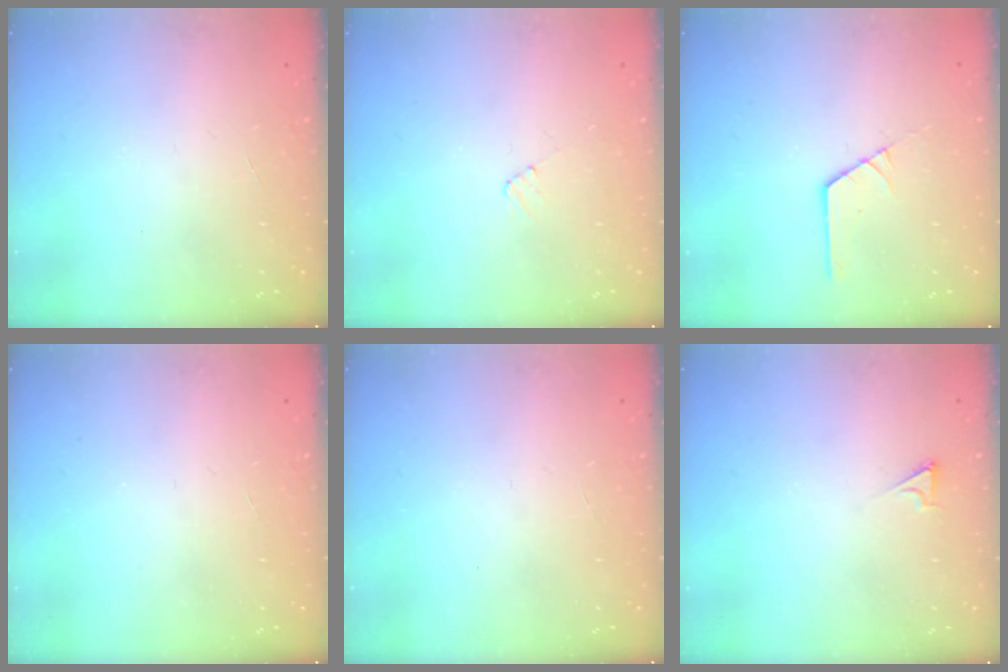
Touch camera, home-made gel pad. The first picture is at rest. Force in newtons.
{"total": 3.6, "press": 3.6, "slide": 0.4}
{"total": 1.3, "press": 1.3, "slide": 0.2}
{"total": 0.0}
{"total": 0.0}
{"total": 2.1, "press": 2.1, "slide": 0.3}